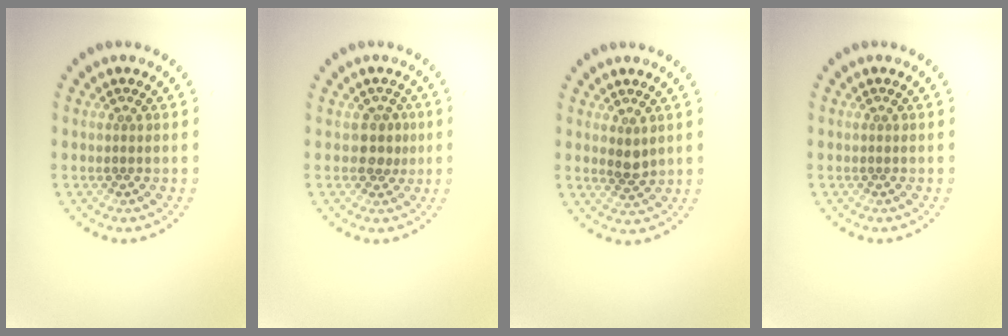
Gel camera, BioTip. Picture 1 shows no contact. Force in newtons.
{"total": 1.9, "press": 1.6, "slide": 1.0}
{"total": 1.5, "press": 1.3, "slide": 0.7}
{"total": 0.0}